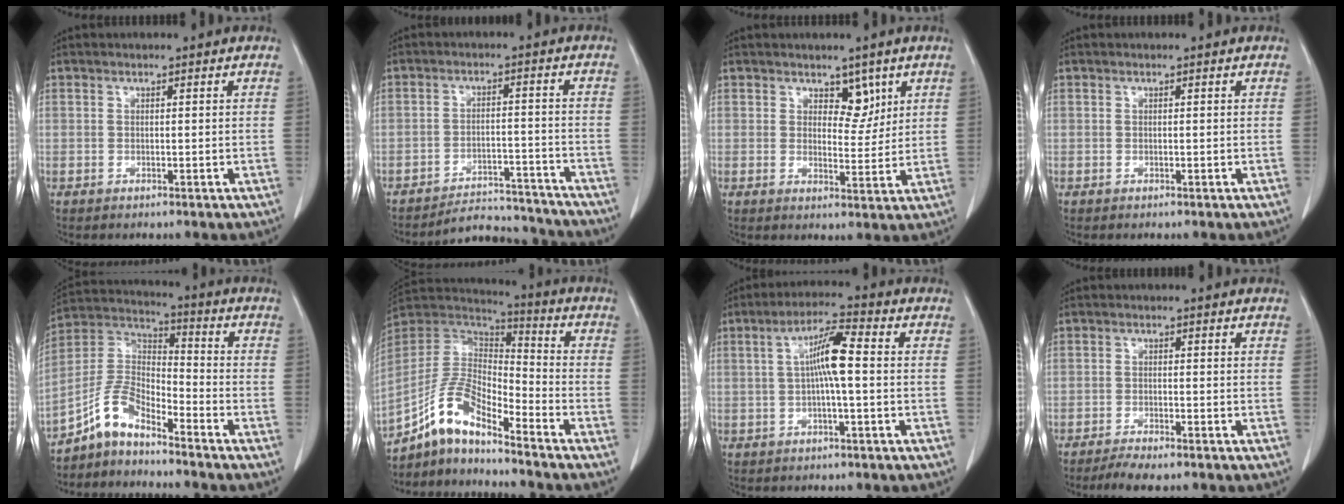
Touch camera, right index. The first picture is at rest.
{"total": 10.5, "force": [-10.3, 1.7, 0.2], "torque": [0.009, 0.022, -0.141]}
{"total": 4.1, "force": [2.5, 2.3, 2.4], "torque": [-0.024, -0.005, 0.038]}
{"total": 0.0}
{"total": 8.3, "force": [-6.7, 2.7, 4.1], "torque": [-0.094, 0.025, -0.135]}
{"total": 11.6, "force": [-9.1, 2.9, 6.7], "torque": [-0.145, 0.025, -0.174]}
{"total": 6.9, "force": [0.3, 0.6, 6.9], "torque": [-0.130, 0.015, 0.001]}
{"total": 4.0, "force": [-3.3, 0.4, 2.2], "torque": [-0.037, -0.007, -0.053]}